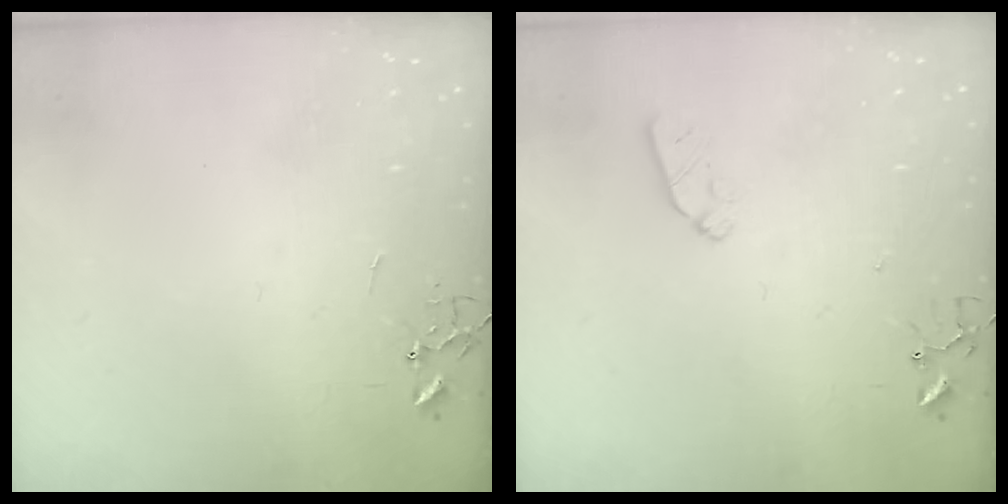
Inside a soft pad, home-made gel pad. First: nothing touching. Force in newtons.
{"total": 5.9, "press": 5.8, "slide": 0.8}